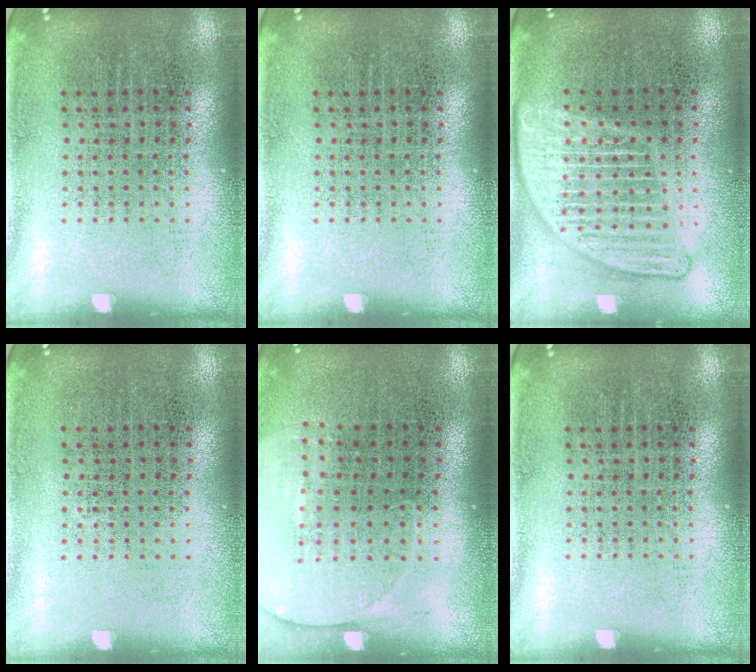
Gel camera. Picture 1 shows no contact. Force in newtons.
{"total": 0.0}
{"total": 2.9, "press": 2.9, "slide": 0.3}
{"total": 0.0}
{"total": 1.4, "press": 1.3, "slide": 0.6}
{"total": 0.0}